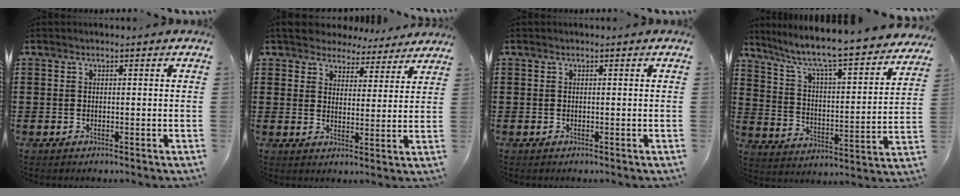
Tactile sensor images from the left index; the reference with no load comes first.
{"total": 4.8, "force": [4.6, 1.4, 0.1], "torque": [-0.027, -0.021, 0.083]}
{"total": 0.0}
{"total": 6.7, "force": [5.6, 0.2, 3.7], "torque": [-0.097, -0.052, 0.085]}